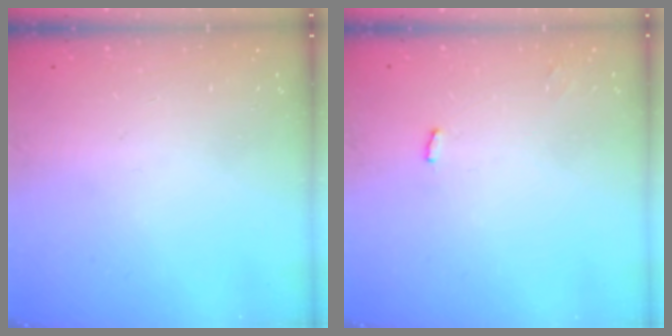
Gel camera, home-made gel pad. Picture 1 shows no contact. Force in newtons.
{"total": 3.3, "press": 3.3, "slide": 0.1}